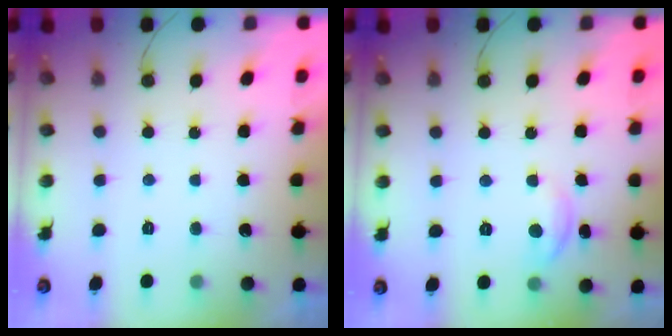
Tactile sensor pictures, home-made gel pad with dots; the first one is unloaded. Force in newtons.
{"total": 4.7, "press": 4.6, "slide": 0.5}